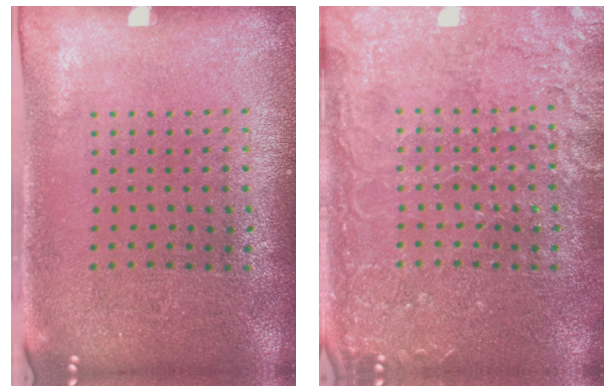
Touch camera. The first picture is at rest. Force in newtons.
{"total": 5.4, "press": 5.4, "slide": 0.7}